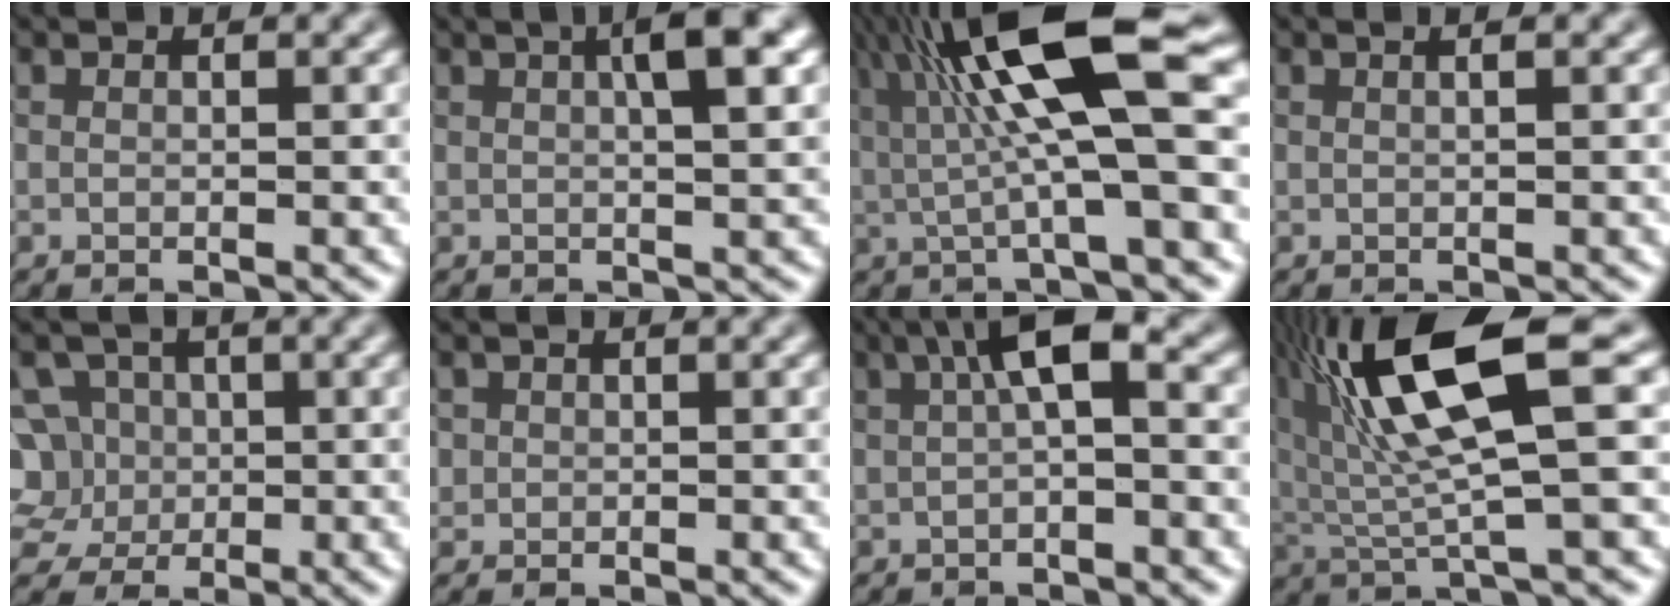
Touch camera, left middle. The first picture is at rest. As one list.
[{"total": 3.6, "force": [1.1, 0.4, 3.4], "torque": [-0.052, 0.015, 0.025]}, {"total": 11.4, "force": [2.2, 2.2, 11.0], "torque": [-0.202, 0.021, 0.050]}, {"total": 1.8, "force": [0.8, 0.8, 1.4], "torque": [-0.008, 0.020, -0.006]}, {"total": 6.7, "force": [0.5, 6.3, 2.0], "torque": [-0.057, 0.042, -0.001]}, {"total": 1.1, "force": [-0.4, -0.2, -1.0], "torque": [0.003, 0.004, 0.016]}, {"total": 4.3, "force": [0.7, 0.8, 4.2], "torque": [-0.078, 0.021, 0.020]}, {"total": 10.3, "force": [2.9, 2.2, 9.6], "torque": [-0.197, 0.020, 0.074]}]